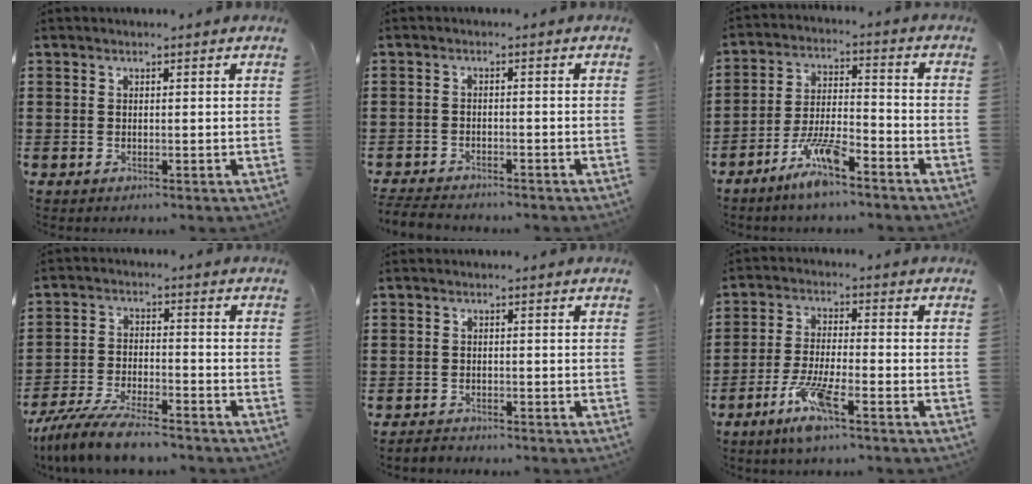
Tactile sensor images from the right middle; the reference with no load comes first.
{"total": 3.1, "force": [-3.0, 0.6, 0.2], "torque": [-0.015, -0.002, -0.067]}
{"total": 8.0, "force": [-6.1, 1.7, 4.8], "torque": [-0.110, -0.002, -0.119]}
{"total": 7.5, "force": [-6.8, 0.8, 3.1], "torque": [-0.070, 0.000, -0.129]}
{"total": 1.6, "force": [-1.4, 0.7, -0.3], "torque": [0.001, 0.004, -0.034]}
{"total": 7.2, "force": [-4.3, 1.1, 5.7], "torque": [-0.122, -0.009, -0.080]}